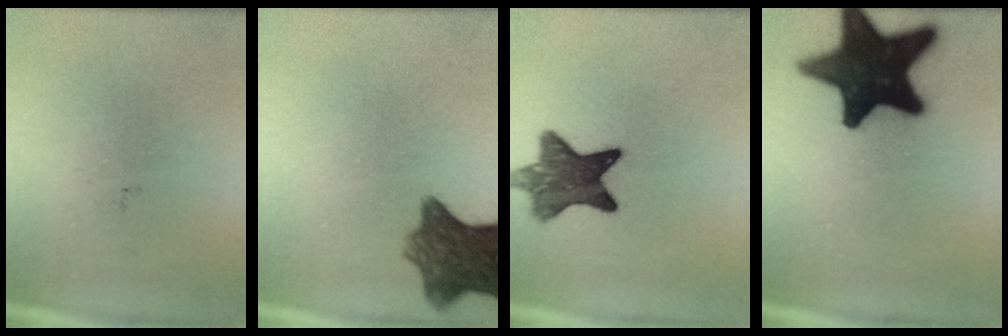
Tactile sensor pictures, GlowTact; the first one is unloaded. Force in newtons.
{"total": 9.0}
{"total": 9.5}
{"total": 19.8}